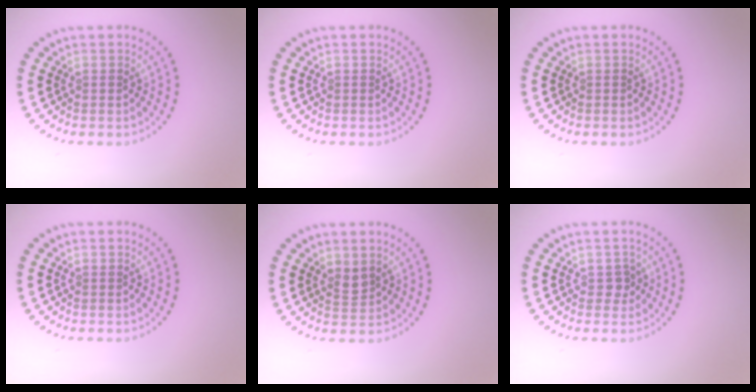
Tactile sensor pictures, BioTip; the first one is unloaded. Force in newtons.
{"total": 0.0}
{"total": 0.0}
{"total": 0.0}
{"total": 1.5, "press": 1.1, "slide": 0.9}
{"total": 1.2, "press": 1.0, "slide": 0.6}